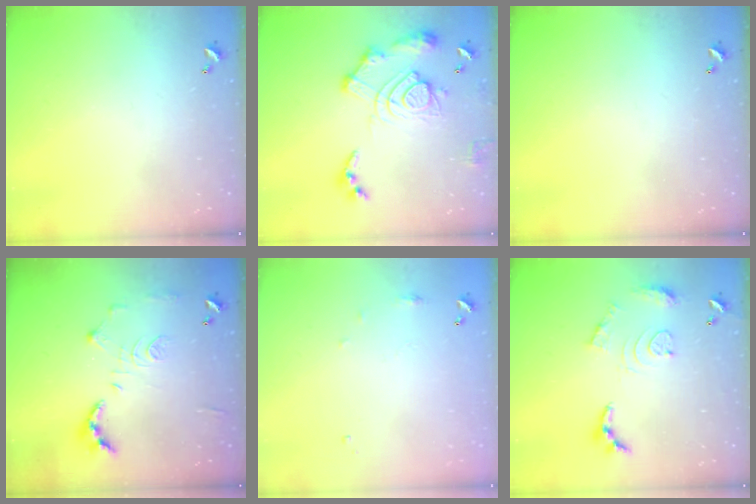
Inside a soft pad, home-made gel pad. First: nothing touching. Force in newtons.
{"total": 16.1, "press": 16.0, "slide": 2.0}
{"total": 0.0}
{"total": 10.7, "press": 10.6, "slide": 0.5}
{"total": 6.7, "press": 6.6, "slide": 0.9}
{"total": 12.6, "press": 12.5, "slide": 1.3}